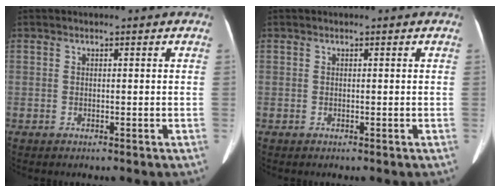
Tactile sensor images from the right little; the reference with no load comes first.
{"total": 0.0}